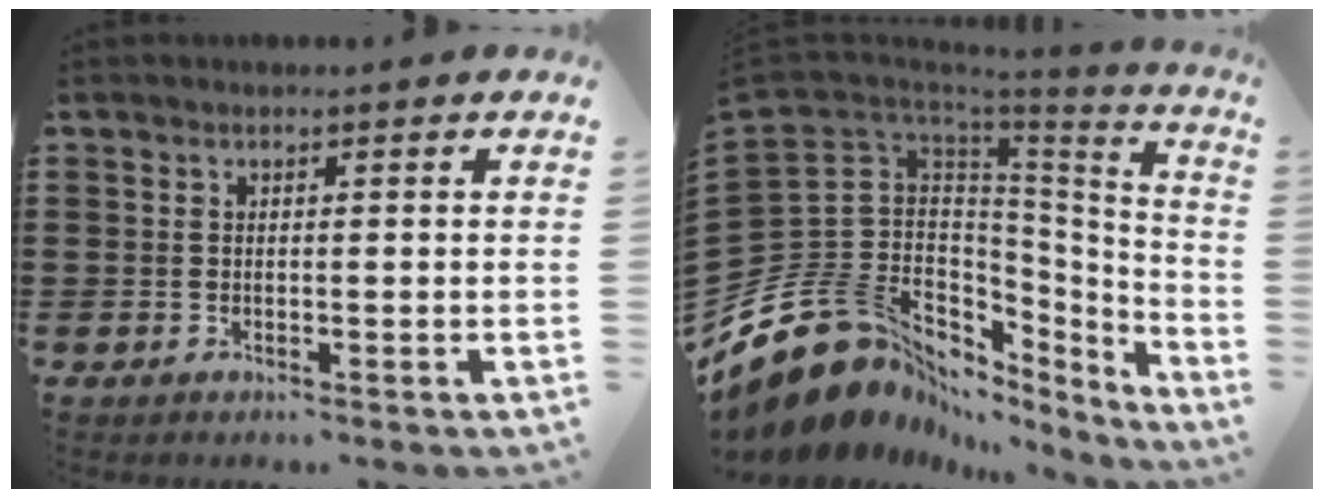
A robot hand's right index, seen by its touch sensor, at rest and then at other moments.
{"total": 19.5, "force": [-9.4, 14.0, 9.8], "torque": [-0.251, -0.016, -0.140]}